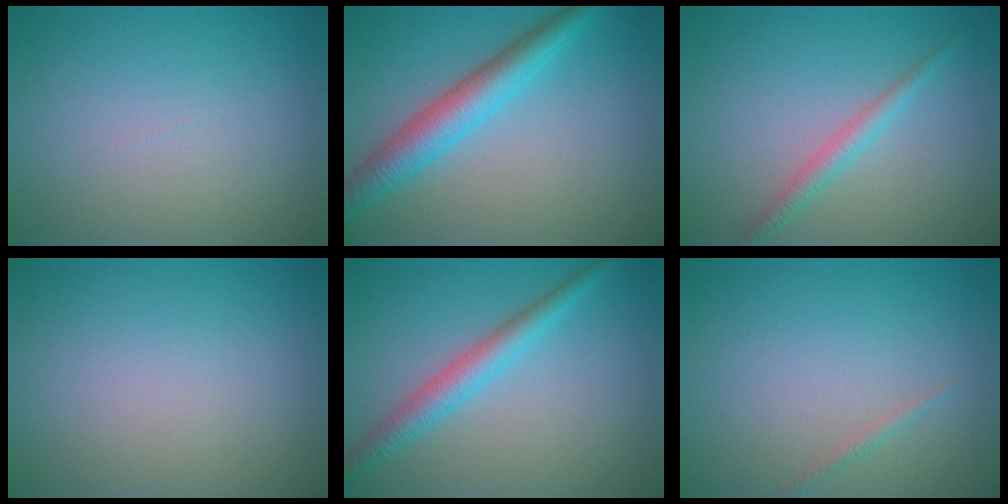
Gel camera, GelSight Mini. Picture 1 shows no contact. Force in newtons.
{"total": 5.1, "press": 5.1, "slide": 0.1}
{"total": 1.9, "press": 1.9, "slide": 0.1}
{"total": 0.0}
{"total": 3.3, "press": 3.2, "slide": 0.1}
{"total": 0.7, "press": 0.7, "slide": 0.0}